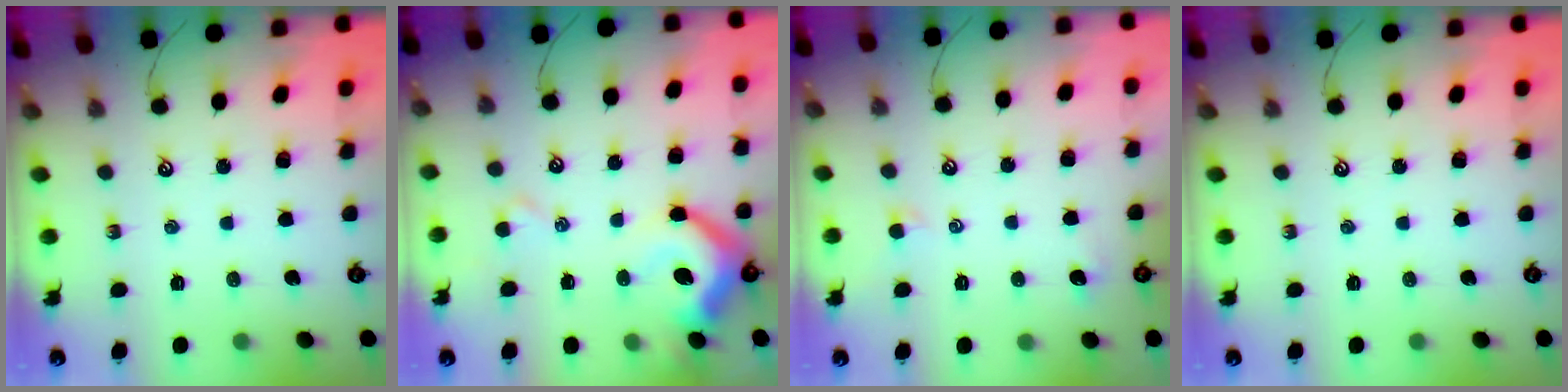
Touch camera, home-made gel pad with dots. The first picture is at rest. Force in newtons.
{"total": 10.4, "press": 10.3, "slide": 1.6}
{"total": 0.7, "press": 0.5, "slide": 0.5}
{"total": 0.0}